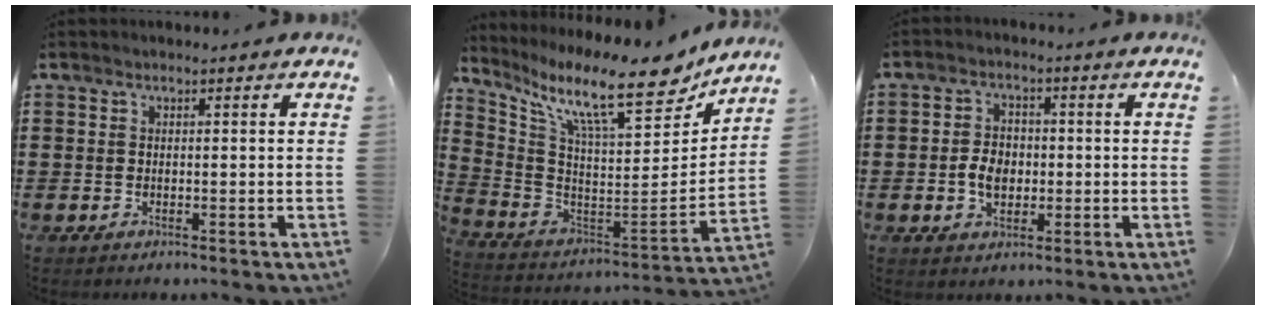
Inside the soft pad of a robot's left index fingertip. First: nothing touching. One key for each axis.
{"total": 13.9, "fx": 10.1, "fy": 2.5, "fz": 9.3, "tx": -0.200, "ty": -0.070, "tz": 0.166}
{"total": 4.4, "fx": -0.7, "fy": 3.1, "fz": 3.1, "tx": -0.061, "ty": 0.001, "tz": -0.018}